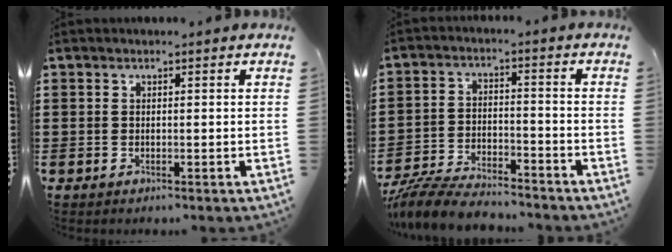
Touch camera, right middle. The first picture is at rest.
{"total": 7.2, "force": [-6.8, 1.0, 1.9], "torque": [-0.043, 0.008, -0.133]}